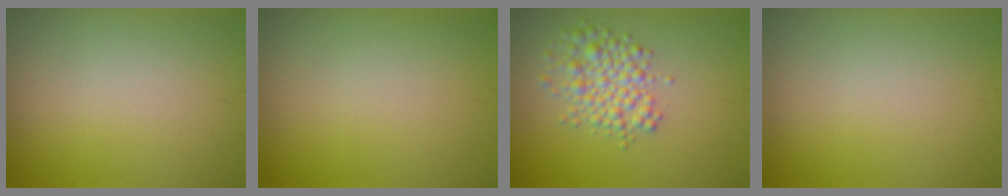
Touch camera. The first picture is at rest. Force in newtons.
{"total": 0.0}
{"total": 3.8, "press": 3.8, "slide": 0.1}
{"total": 0.0}